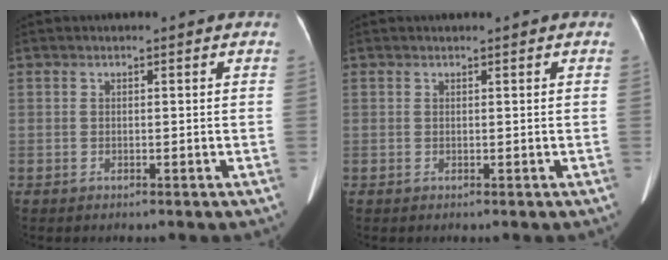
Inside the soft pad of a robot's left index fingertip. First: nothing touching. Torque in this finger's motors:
{"motor_torque": [0.10, -0.05, -0.11, 0.01]}